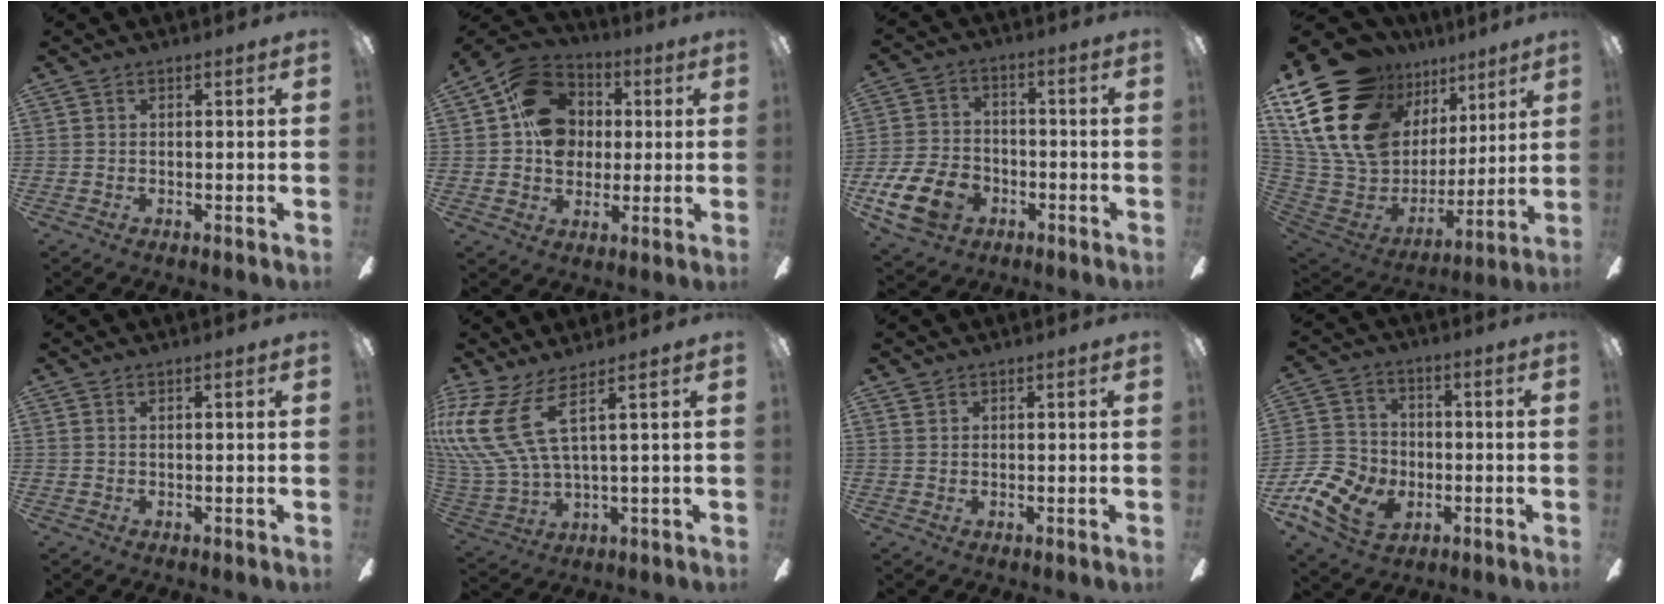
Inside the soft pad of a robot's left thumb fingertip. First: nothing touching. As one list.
[{"total": 15.1, "force": [2.3, 12.6, 8.1], "torque": [-0.152, 0.019, 0.048]}, {"total": 13.6, "force": [-6.2, 9.4, 7.7], "torque": [-0.173, 0.043, -0.114]}, {"total": 23.4, "force": [12.7, 15.0, 12.7], "torque": [-0.285, -0.089, 0.252]}, {"total": 0.6, "force": [0.3, 0.2, 0.5], "torque": [-0.009, 0.003, 0.005]}, {"total": 16.7, "force": [7.7, 6.9, 13.1], "torque": [-0.301, -0.035, 0.133]}, {"total": 1.0, "force": [0.9, 0.6, 0.0], "torque": [-0.001, 0.001, 0.017]}, {"total": 12.9, "force": [-5.1, 9.6, 6.9], "torque": [-0.170, 0.035, -0.092]}]